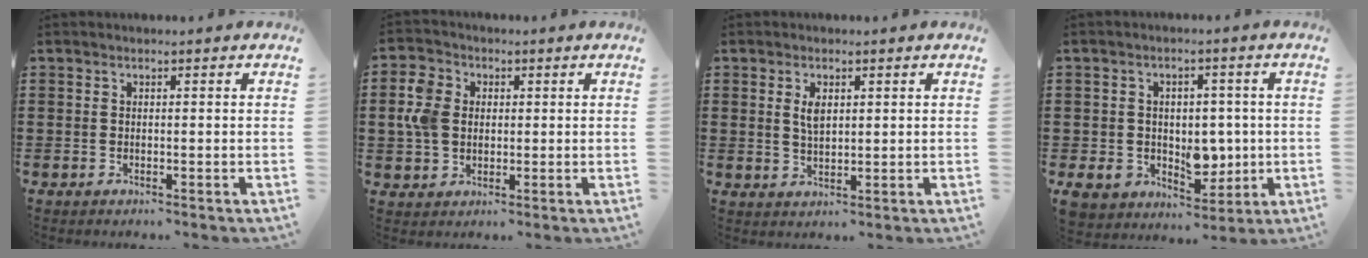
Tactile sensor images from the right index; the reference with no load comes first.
{"total": 5.9, "force": [0.6, 4.9, 3.3], "torque": [-0.097, 0.008, 0.004]}
{"total": 2.9, "force": [1.0, 1.4, 2.4], "torque": [-0.044, 0.002, 0.014]}
{"total": 6.4, "force": [0.0, 6.0, 2.4], "torque": [-0.061, -0.003, 0.010]}